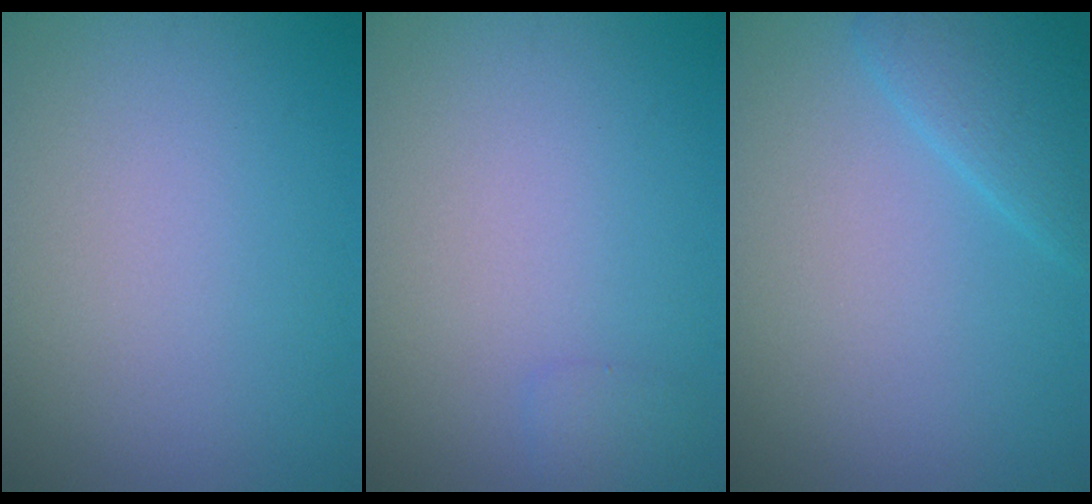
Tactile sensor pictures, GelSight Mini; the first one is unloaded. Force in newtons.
{"total": 0.7, "press": 0.7, "slide": 0.0}
{"total": 3.0, "press": 3.0, "slide": 0.2}